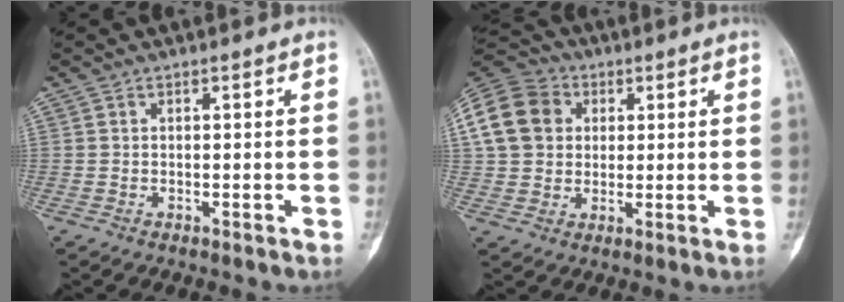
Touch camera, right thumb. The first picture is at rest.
{"total": 13.2, "force": [2.9, 10.9, 6.8], "torque": [-0.121, 0.015, 0.045]}